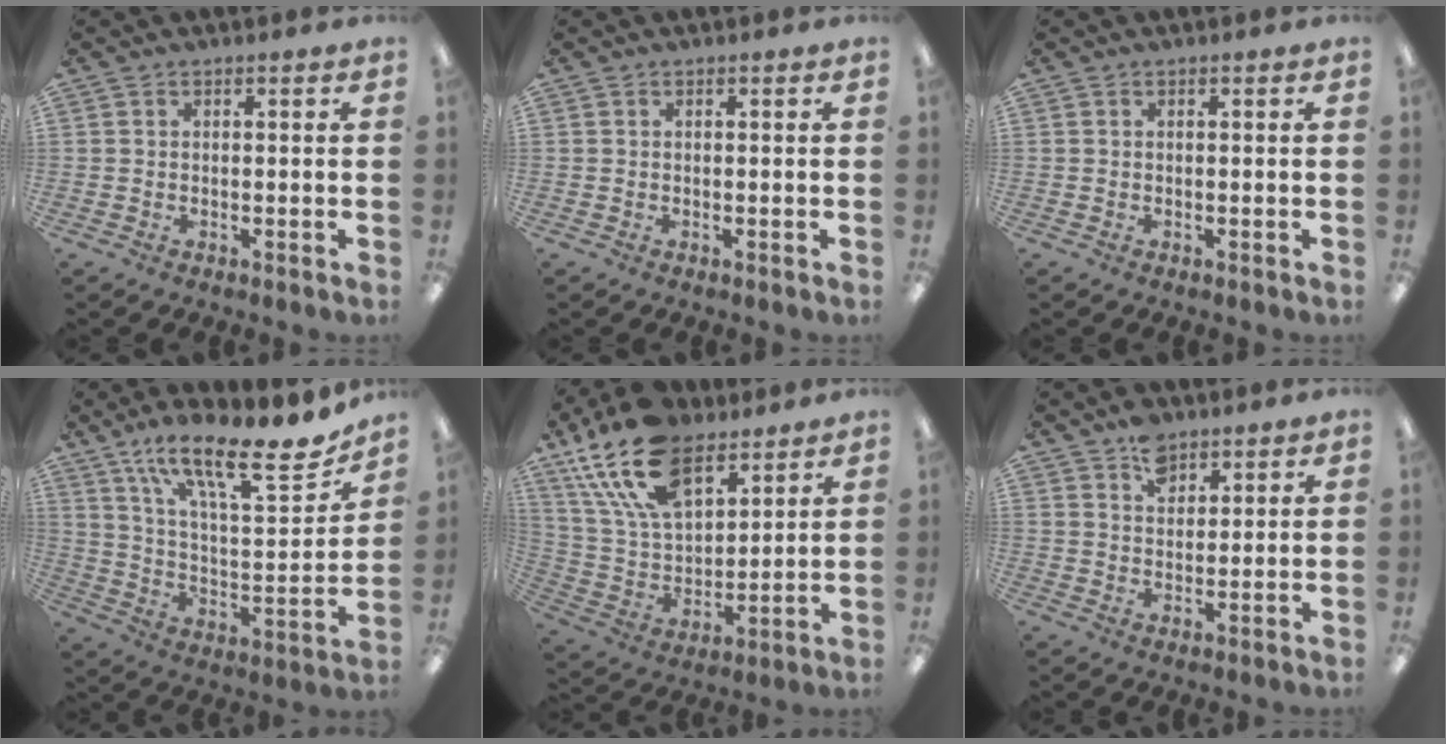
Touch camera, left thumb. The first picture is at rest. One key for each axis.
{"total": 0.0}
{"total": 0.0}
{"total": 20.4, "fx": 14.9, "fy": 5.6, "fz": 12.7, "tx": -0.202, "ty": -0.102, "tz": 0.248}
{"total": 20.8, "fx": 13.0, "fy": 11.1, "fz": 11.8, "tx": -0.248, "ty": -0.056, "tz": 0.239}
{"total": 6.3, "fx": 4.4, "fy": 3.8, "fz": 2.3, "tx": -0.030, "ty": -0.016, "tz": 0.077}